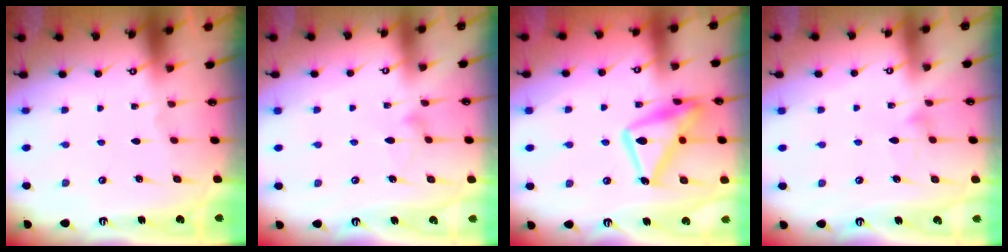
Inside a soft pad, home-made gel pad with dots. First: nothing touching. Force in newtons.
{"total": 8.6, "press": 8.6, "slide": 0.5}
{"total": 17.9, "press": 17.9, "slide": 1.1}
{"total": 4.5, "press": 4.5, "slide": 0.3}